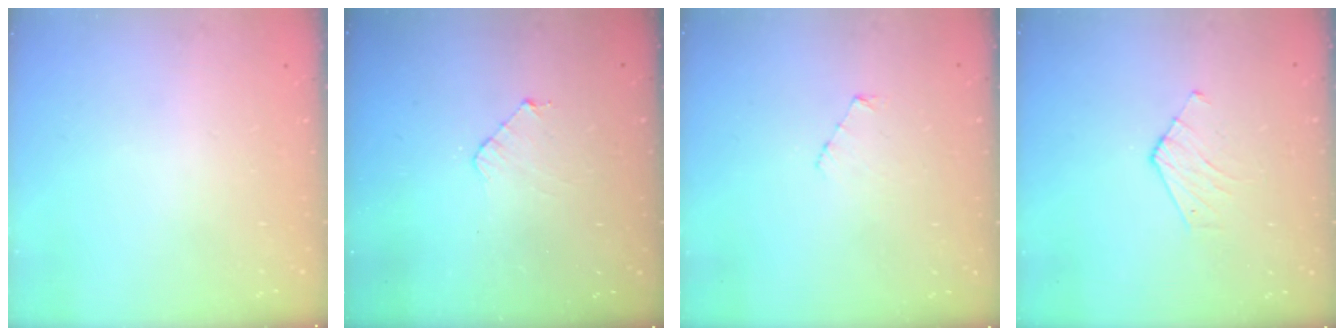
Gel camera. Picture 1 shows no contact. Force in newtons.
{"total": 4.1, "press": 4.0, "slide": 0.4}
{"total": 3.0, "press": 3.0, "slide": 0.3}
{"total": 5.2, "press": 5.2, "slide": 0.4}